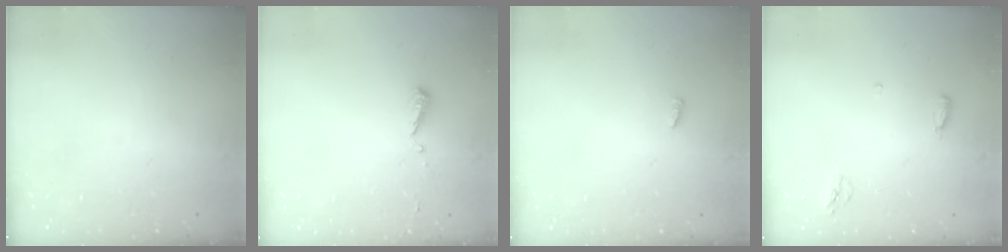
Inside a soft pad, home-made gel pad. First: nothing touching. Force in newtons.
{"total": 4.7, "press": 4.7, "slide": 0.4}
{"total": 2.7, "press": 2.7, "slide": 0.2}
{"total": 5.4, "press": 5.3, "slide": 1.1}